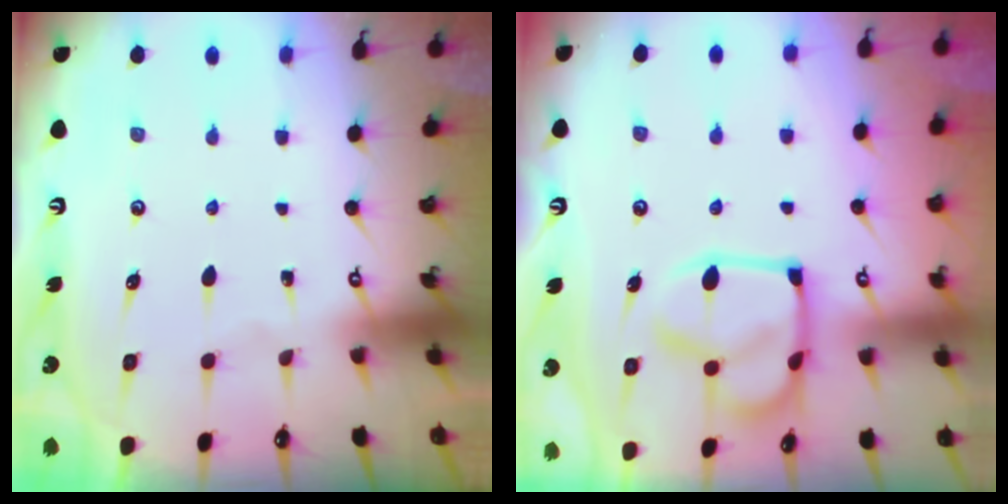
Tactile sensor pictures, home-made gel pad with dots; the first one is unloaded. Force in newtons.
{"total": 7.2, "press": 7.2, "slide": 0.1}